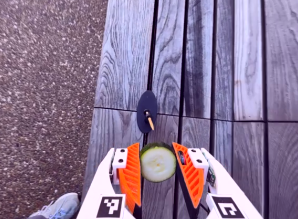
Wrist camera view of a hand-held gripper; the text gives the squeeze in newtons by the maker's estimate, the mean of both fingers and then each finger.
{"total": 10.4, "left": 10.4, "right": 10.5}